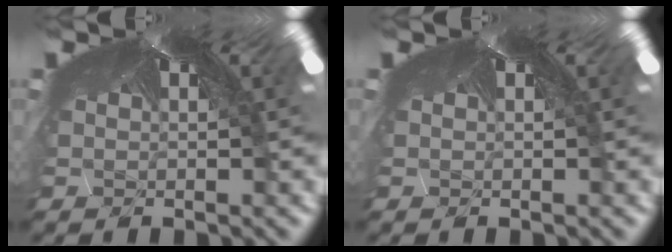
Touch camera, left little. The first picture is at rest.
{"total": 0.0}